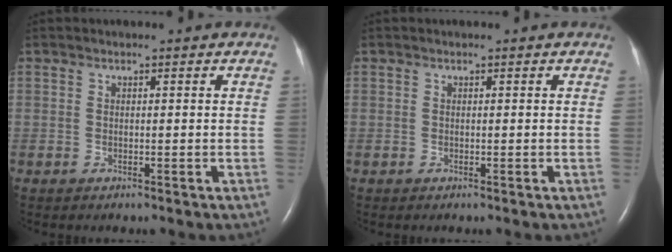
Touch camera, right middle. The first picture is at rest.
{"total": 0.0}